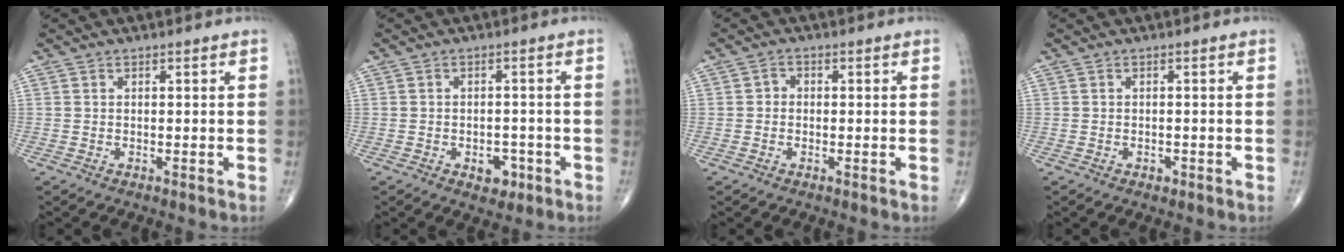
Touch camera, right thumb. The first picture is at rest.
{"total": 3.8, "force": [-1.6, 2.6, 2.3], "torque": [-0.007, 0.010, -0.019]}
{"total": 0.5, "force": [0.0, 0.4, 0.3], "torque": [-0.004, 0.001, -0.002]}
{"total": 0.9, "force": [-0.5, 0.6, 0.4], "torque": [-0.001, 0.002, -0.007]}